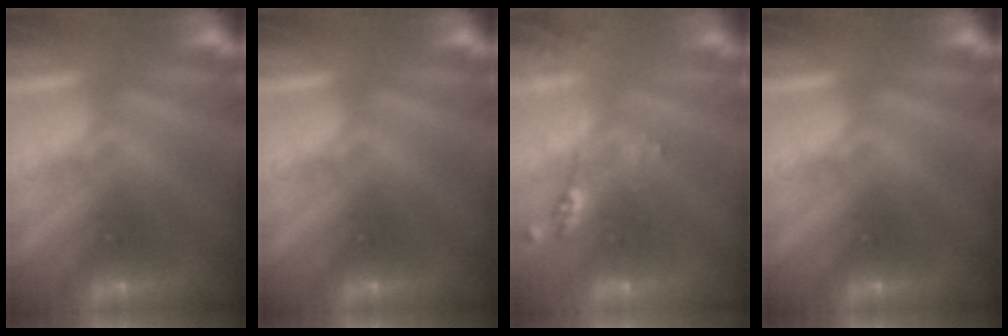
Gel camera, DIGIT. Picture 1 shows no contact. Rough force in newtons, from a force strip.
{"total": 0.0}
{"total": 2.4}
{"total": 0.0}